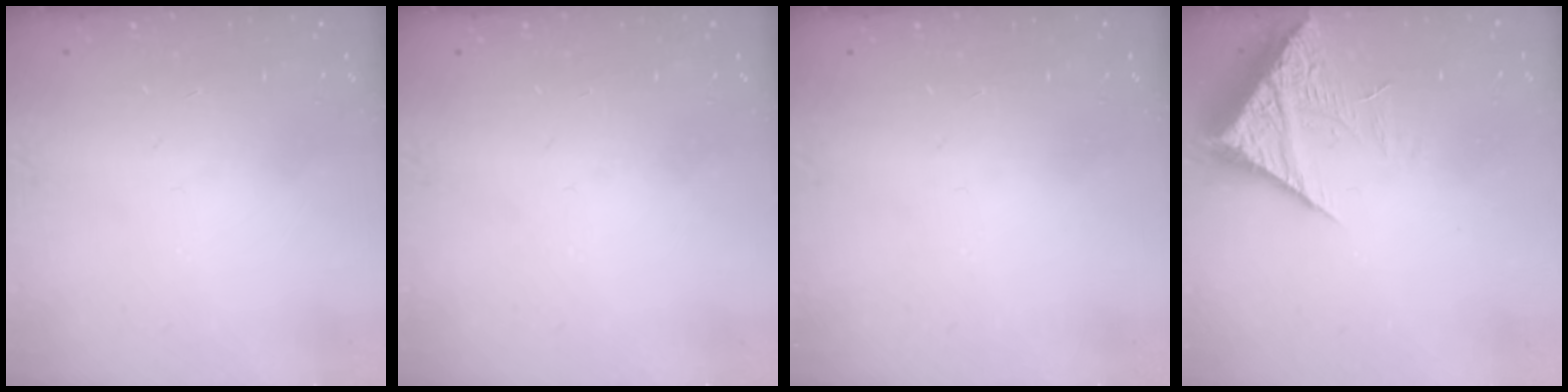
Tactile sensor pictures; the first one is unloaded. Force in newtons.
{"total": 0.0}
{"total": 0.0}
{"total": 7.7, "press": 7.6, "slide": 0.8}